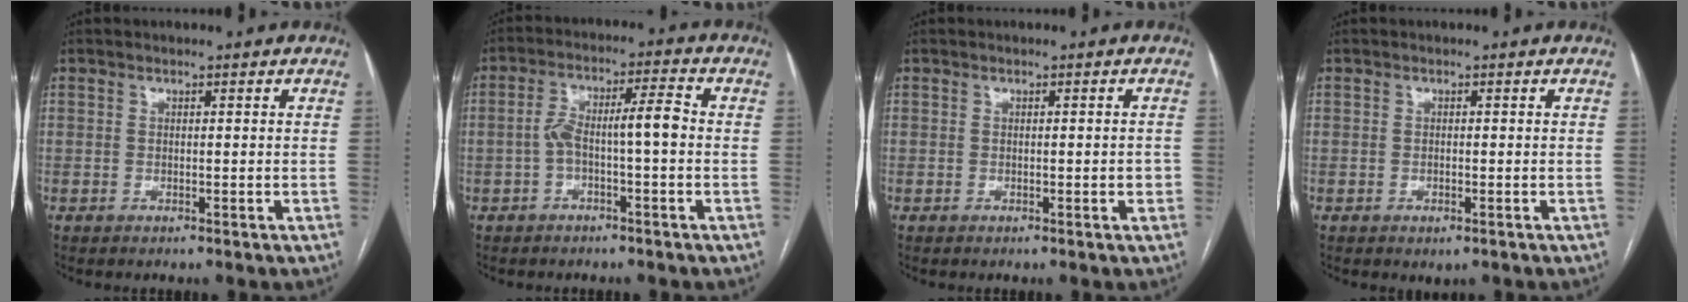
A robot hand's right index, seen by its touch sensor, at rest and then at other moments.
{"total": 6.6, "force": [-1.1, 1.0, 6.5], "torque": [-0.120, 0.031, -0.018]}
{"total": 1.4, "force": [-0.3, 0.4, 1.3], "torque": [-0.017, 0.002, -0.002]}
{"total": 1.2, "force": [-0.6, 0.6, 0.9], "torque": [-0.012, -0.001, -0.002]}